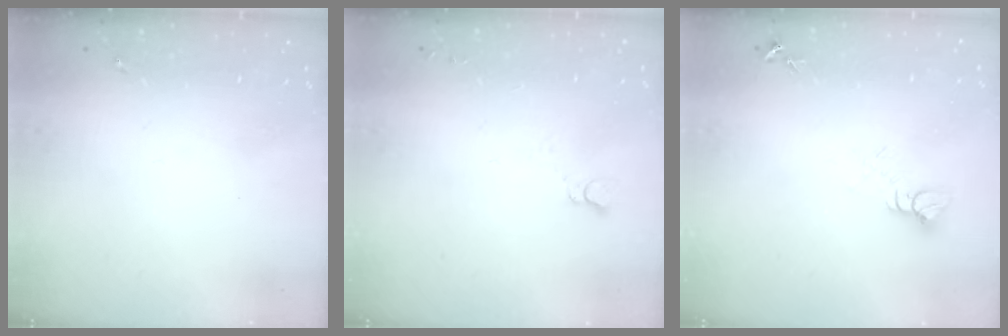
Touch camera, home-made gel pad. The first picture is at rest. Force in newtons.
{"total": 2.5, "press": 2.5, "slide": 0.2}
{"total": 5.0, "press": 5.0, "slide": 0.4}